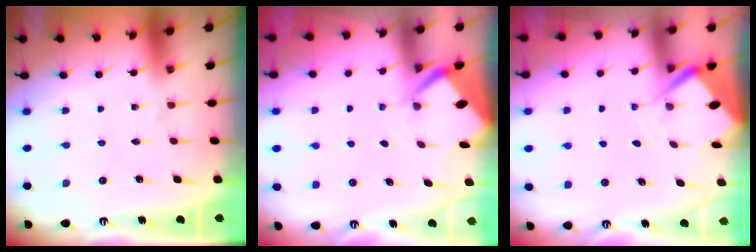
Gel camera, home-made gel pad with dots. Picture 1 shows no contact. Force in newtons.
{"total": 2.6, "press": 2.6, "slide": 0.3}
{"total": 3.5, "press": 3.5, "slide": 0.4}